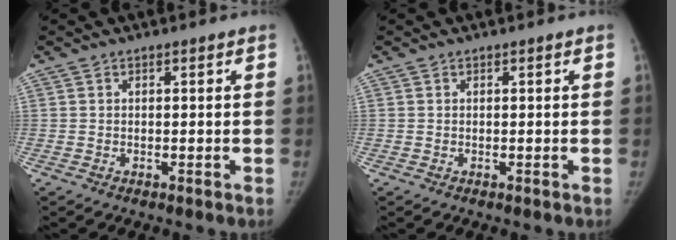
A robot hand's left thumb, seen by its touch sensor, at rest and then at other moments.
{"total": 0.0}